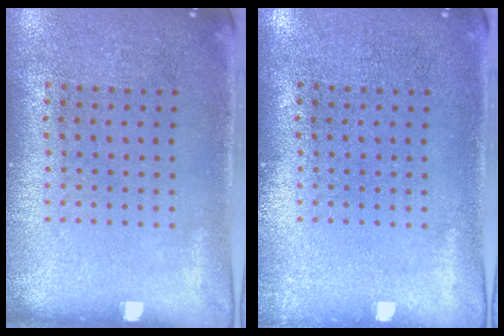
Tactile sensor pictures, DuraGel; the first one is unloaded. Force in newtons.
{"total": 0.6, "press": 0.6, "slide": 0.1}